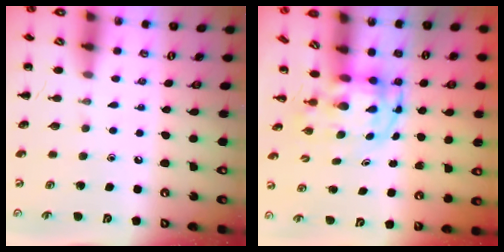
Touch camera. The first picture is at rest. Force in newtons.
{"total": 3.8, "press": 3.7, "slide": 0.7}